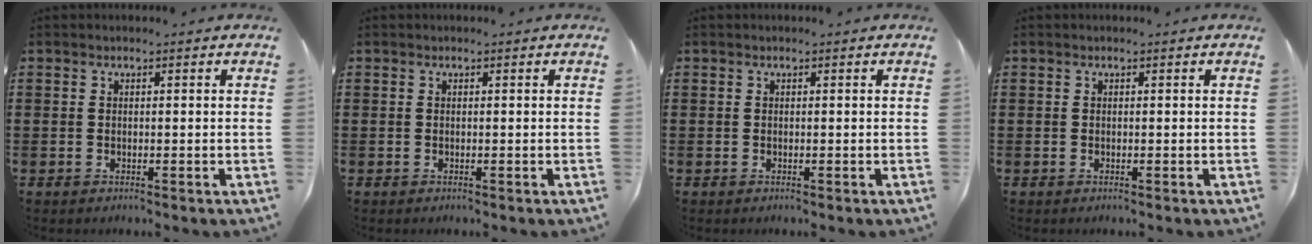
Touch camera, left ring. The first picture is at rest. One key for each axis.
{"total": 0.0}
{"total": 0.0}
{"total": 0.0}